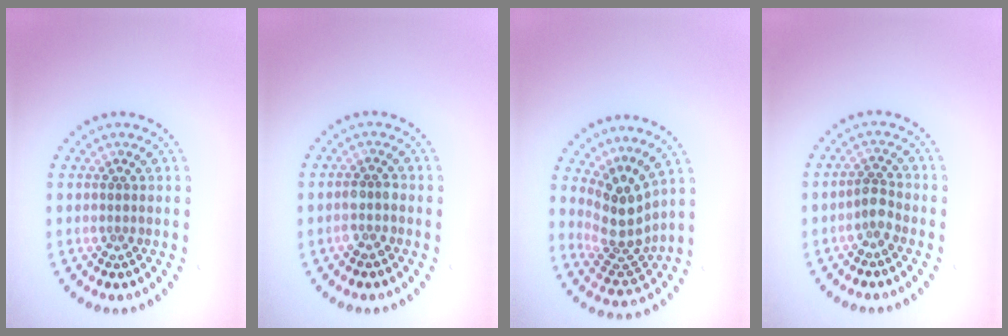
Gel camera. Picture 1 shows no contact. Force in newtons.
{"total": 1.6, "press": 1.5, "slide": 0.6}
{"total": 3.9, "press": 3.0, "slide": 2.5}
{"total": 1.7, "press": 1.3, "slide": 1.0}